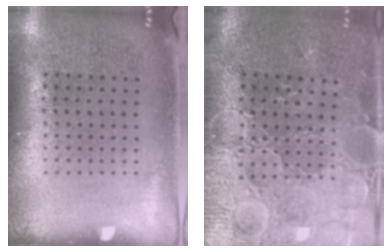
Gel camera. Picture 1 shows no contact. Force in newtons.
{"total": 3.7, "press": 3.6, "slide": 0.7}